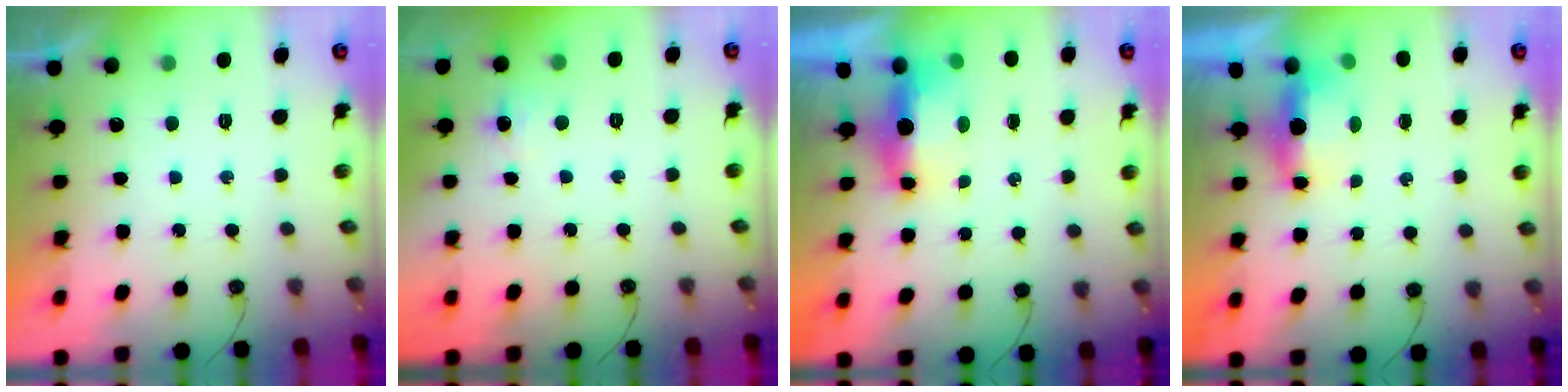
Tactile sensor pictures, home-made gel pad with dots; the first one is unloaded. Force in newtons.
{"total": 3.2, "press": 3.2, "slide": 0.6}
{"total": 6.3, "press": 6.2, "slide": 1.2}
{"total": 5.1, "press": 4.9, "slide": 1.3}